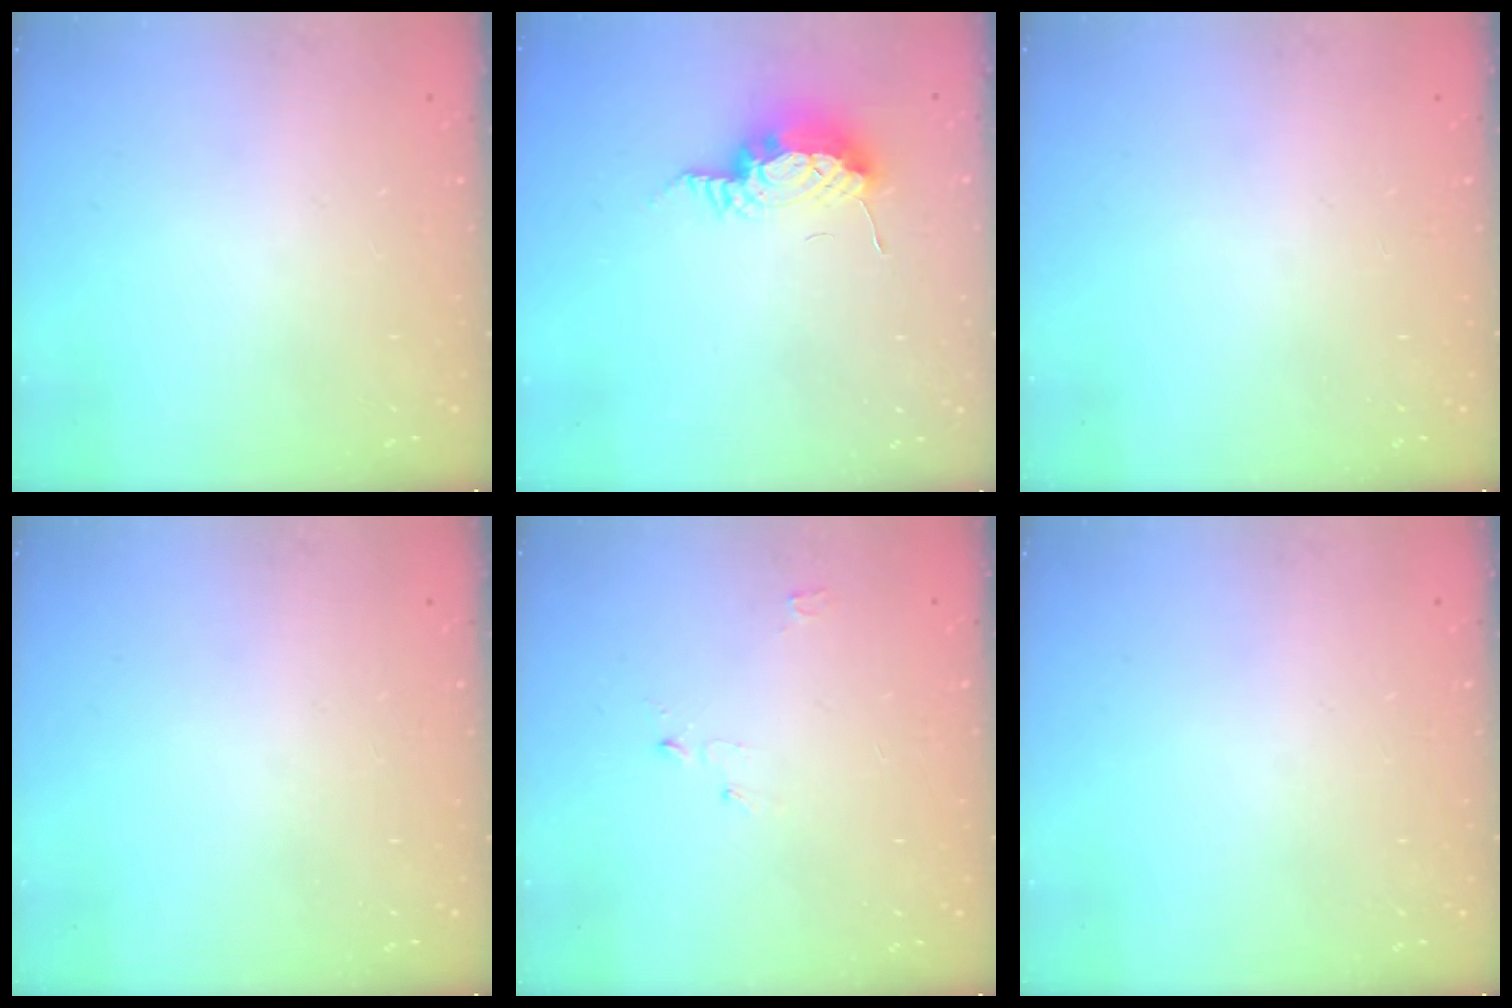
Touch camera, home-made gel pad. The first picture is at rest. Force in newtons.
{"total": 14.2, "press": 10.6, "slide": 9.4}
{"total": 0.0}
{"total": 0.0}
{"total": 2.7, "press": 2.6, "slide": 0.3}
{"total": 0.0}